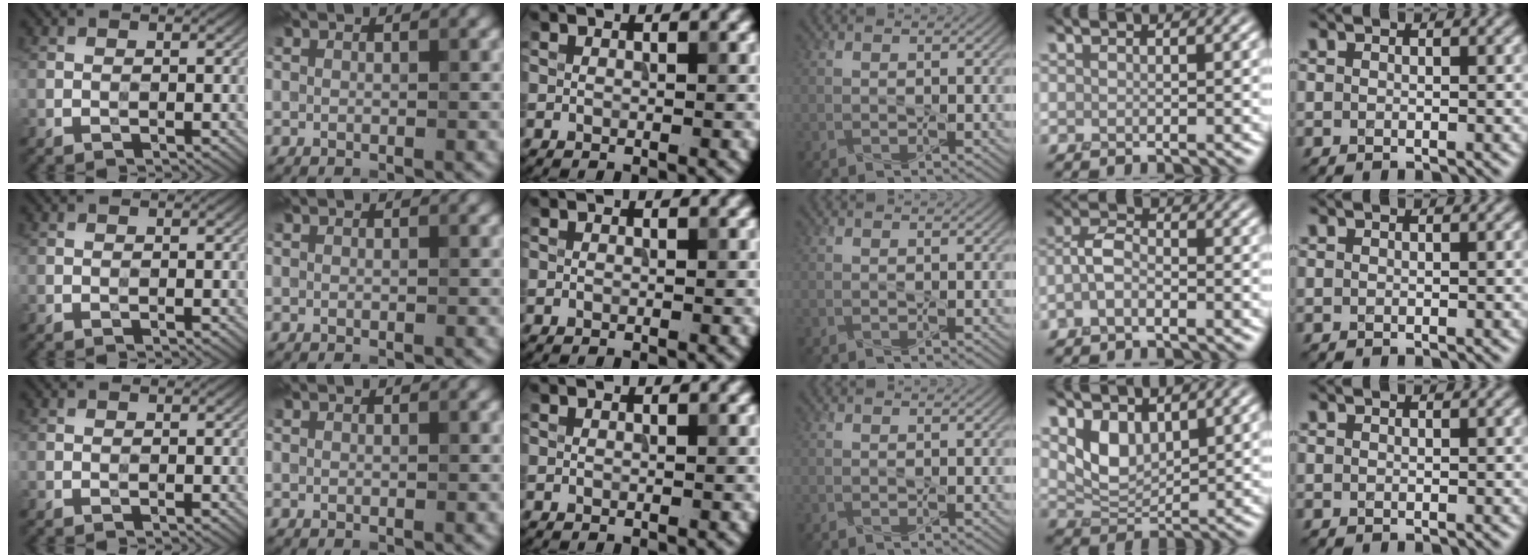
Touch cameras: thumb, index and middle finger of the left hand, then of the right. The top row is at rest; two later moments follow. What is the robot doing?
{"motion": "press", "object": "sticky note"}